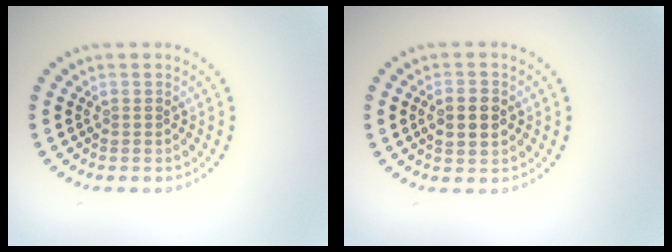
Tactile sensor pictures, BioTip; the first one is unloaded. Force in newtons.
{"total": 3.0, "press": 3.0, "slide": 0.1}